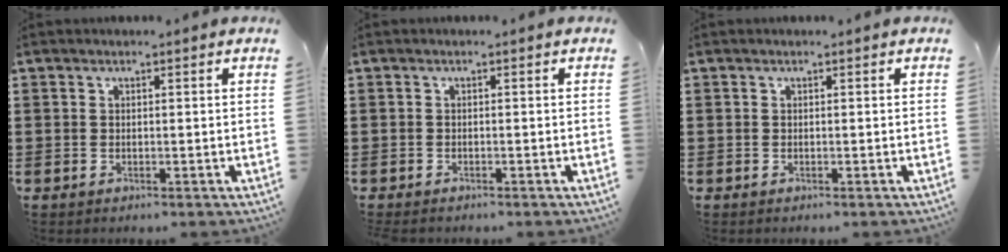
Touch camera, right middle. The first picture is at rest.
{"total": 0.6, "force": [-0.6, 0.2, 0.2], "torque": [-0.005, -0.003, -0.011]}
{"total": 0.0}